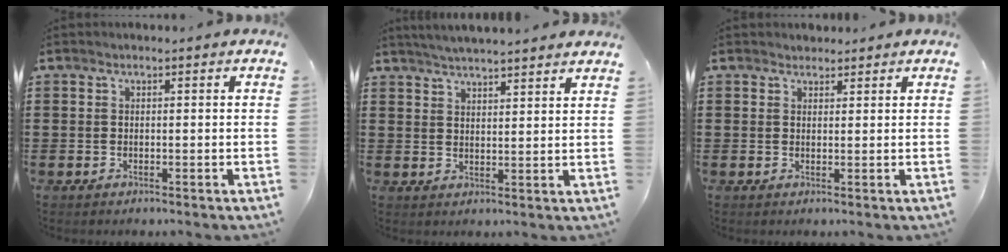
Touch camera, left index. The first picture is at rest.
{"total": 3.4, "force": [3.4, -0.5, 0.4], "torque": [-0.017, -0.011, 0.061]}
{"total": 1.5, "force": [1.3, 0.6, 0.0], "torque": [-0.003, 0.004, 0.027]}